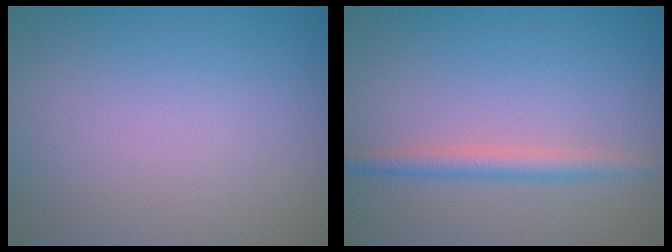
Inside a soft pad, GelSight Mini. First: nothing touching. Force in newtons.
{"total": 2.2, "press": 2.2, "slide": 0.0}